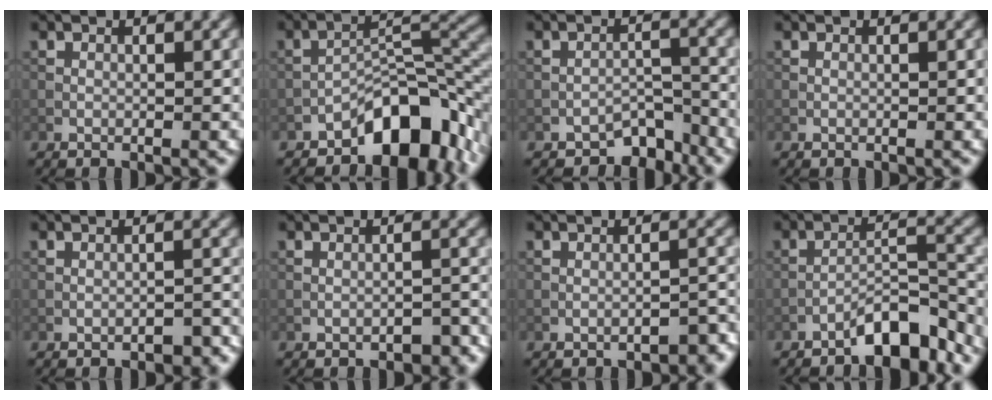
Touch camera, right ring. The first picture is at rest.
{"total": 7.9, "force": [-4.8, 3.4, 5.2], "torque": [-0.060, 0.018, -0.082]}
{"total": 3.6, "force": [-3.0, 1.6, 1.2], "torque": [-0.009, 0.005, -0.047]}
{"total": 0.0}
{"total": 1.6, "force": [-1.3, 0.5, 0.8], "torque": [-0.008, 0.008, -0.017]}
{"total": 1.7, "force": [-1.4, 0.6, 0.8], "torque": [-0.009, 0.008, -0.018]}
{"total": 2.1, "force": [-1.7, 0.5, 1.0], "torque": [-0.008, 0.010, -0.023]}
{"total": 5.2, "force": [-4.1, 1.2, 3.0], "torque": [-0.042, 0.015, -0.071]}